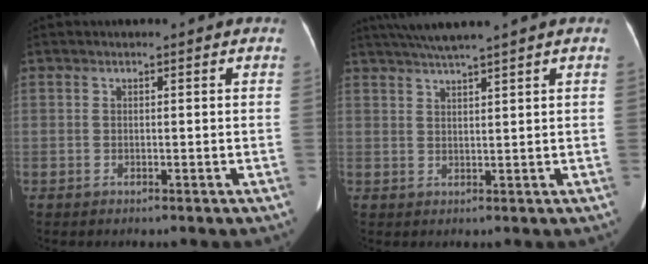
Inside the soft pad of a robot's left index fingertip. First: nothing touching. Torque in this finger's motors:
{"motor_torque": [0.62, -1.04, 0.12, 0.11]}